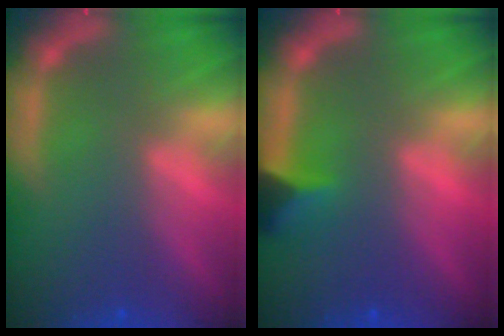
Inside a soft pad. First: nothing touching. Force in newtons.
{"total": 2.4}